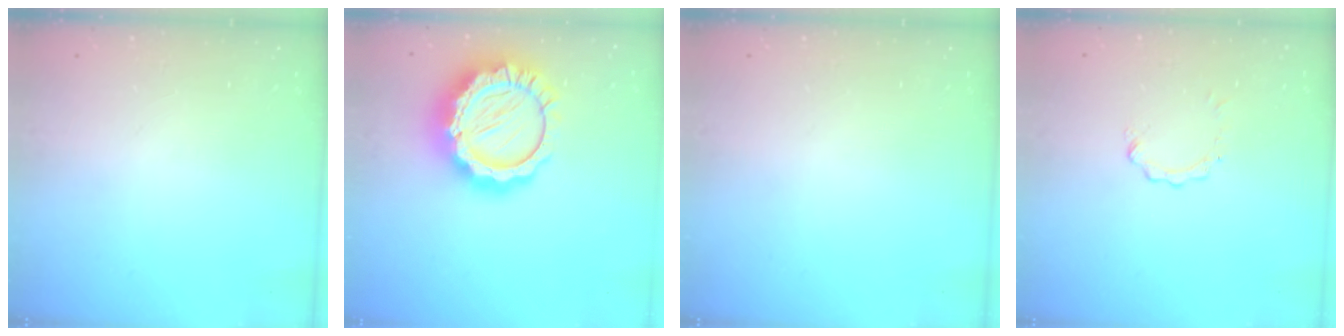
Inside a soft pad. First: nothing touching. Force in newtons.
{"total": 20.5, "press": 20.4, "slide": 1.9}
{"total": 0.0}
{"total": 0.7, "press": 0.7, "slide": 0.1}